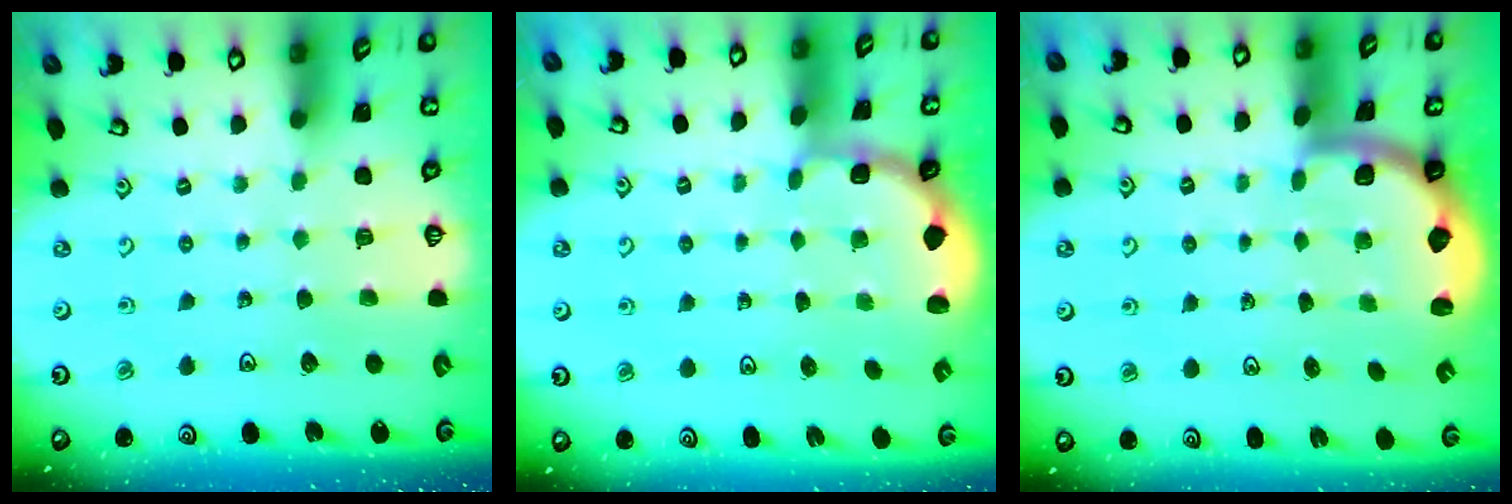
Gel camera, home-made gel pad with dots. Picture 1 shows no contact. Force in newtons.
{"total": 1.9, "press": 1.8, "slide": 0.7}
{"total": 2.0, "press": 2.0, "slide": 0.5}